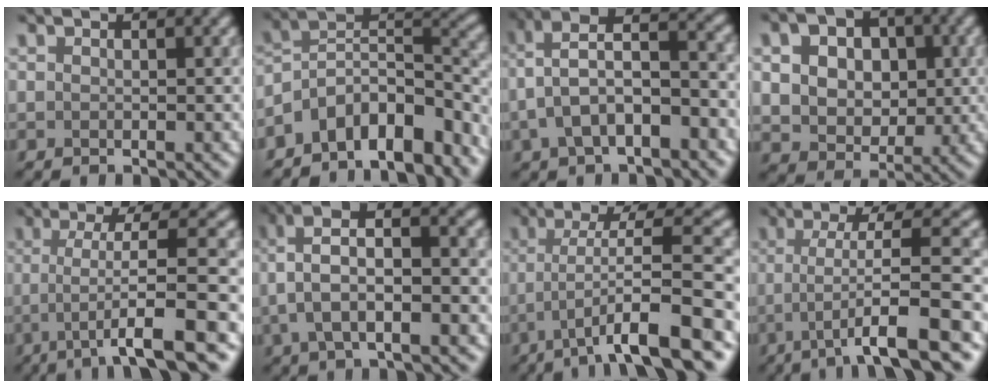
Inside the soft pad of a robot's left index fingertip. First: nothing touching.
{"total": 10.1, "force": [-6.8, 4.6, 5.9], "torque": [-0.082, 0.021, -0.131]}
{"total": 6.9, "force": [-1.0, 3.5, 5.8], "torque": [-0.112, 0.025, -0.023]}
{"total": 9.9, "force": [2.3, 7.5, 6.0], "torque": [-0.103, 0.033, 0.034]}
{"total": 7.6, "force": [-2.0, 1.2, 7.2], "torque": [-0.107, 0.010, -0.032]}
{"total": 8.0, "force": [0.3, 3.4, 7.2], "torque": [-0.142, 0.015, 0.007]}
{"total": 9.8, "force": [-3.4, 1.9, 9.0], "torque": [-0.134, 0.025, -0.057]}
{"total": 8.2, "force": [-2.7, 1.4, 7.7], "torque": [-0.117, 0.016, -0.041]}